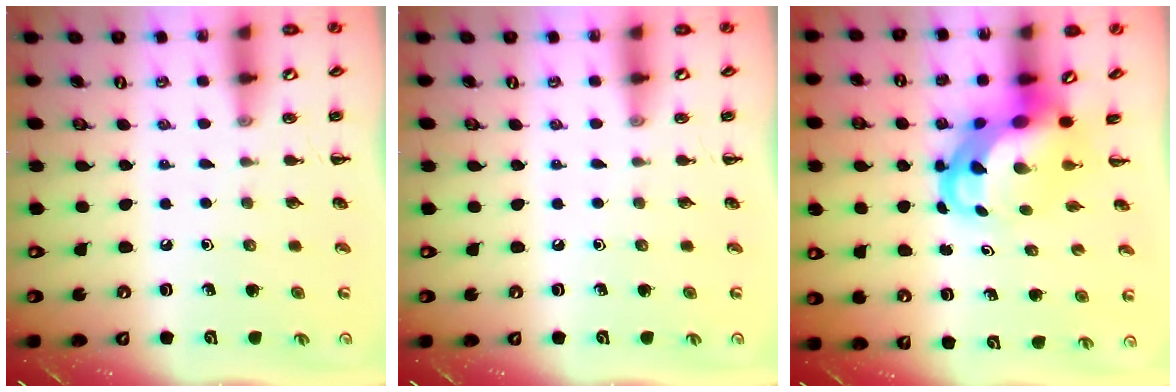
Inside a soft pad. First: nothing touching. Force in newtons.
{"total": 0.0}
{"total": 6.4, "press": 6.1, "slide": 1.8}